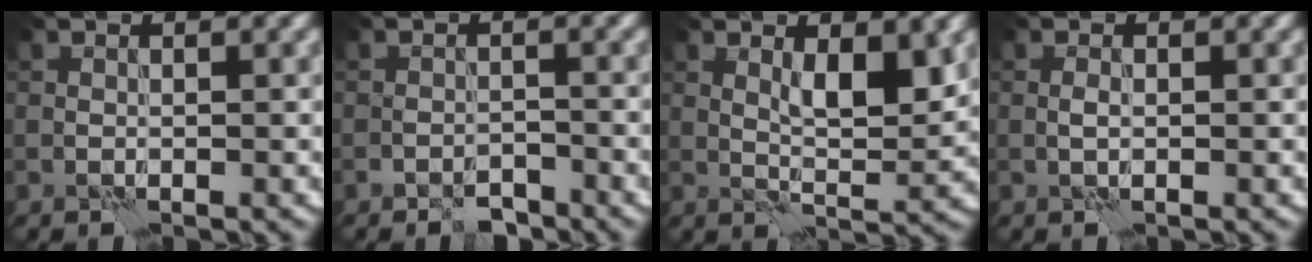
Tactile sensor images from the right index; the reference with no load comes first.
{"total": 1.9, "force": [-1.7, 0.6, 0.6], "torque": [-0.002, 0.004, -0.030]}
{"total": 4.0, "force": [1.6, 1.2, 3.5], "torque": [-0.061, -0.002, 0.029]}
{"total": 0.8, "force": [-0.1, 0.3, 0.8], "torque": [-0.020, 0.005, -0.004]}